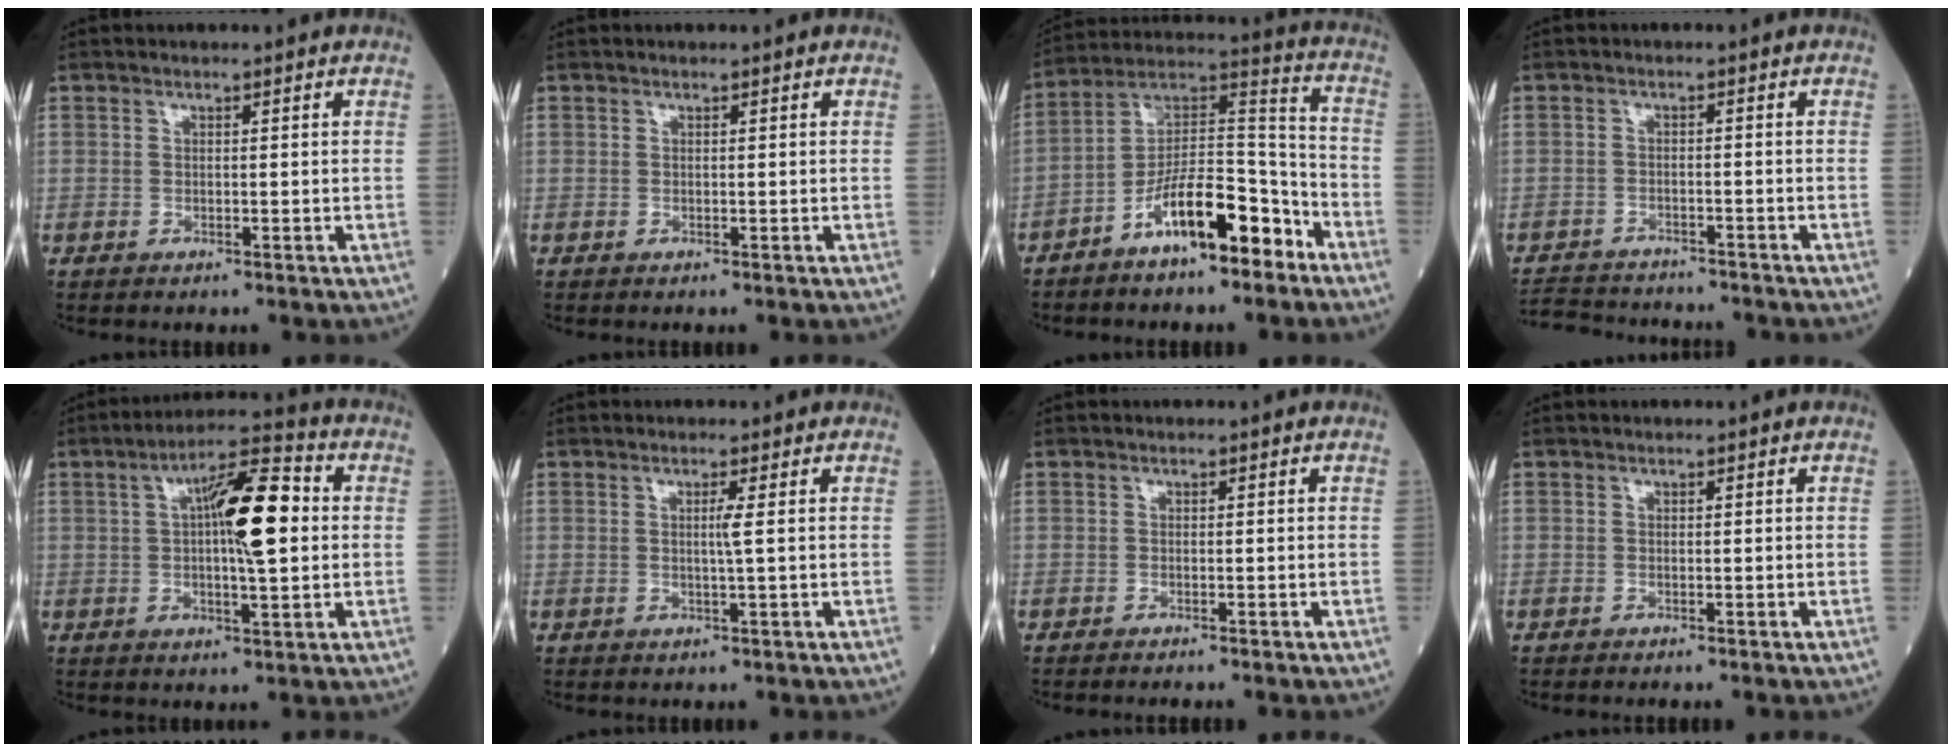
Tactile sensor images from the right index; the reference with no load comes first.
{"total": 0.0}
{"total": 13.5, "force": [-8.0, 3.7, 10.3], "torque": [-0.181, 0.025, -0.137]}
{"total": 9.9, "force": [-9.5, 1.7, 2.5], "torque": [-0.047, 0.001, -0.138]}
{"total": 11.5, "force": [1.5, 2.1, 11.2], "torque": [-0.185, 0.022, 0.018]}
{"total": 1.6, "force": [0.2, -0.6, 1.5], "torque": [-0.029, -0.002, 0.003]}
{"total": 2.2, "force": [-2.0, 0.0, 1.0], "torque": [-0.014, -0.001, -0.023]}
{"total": 1.1, "force": [-0.9, 0.0, 0.5], "torque": [-0.002, 0.001, -0.013]}